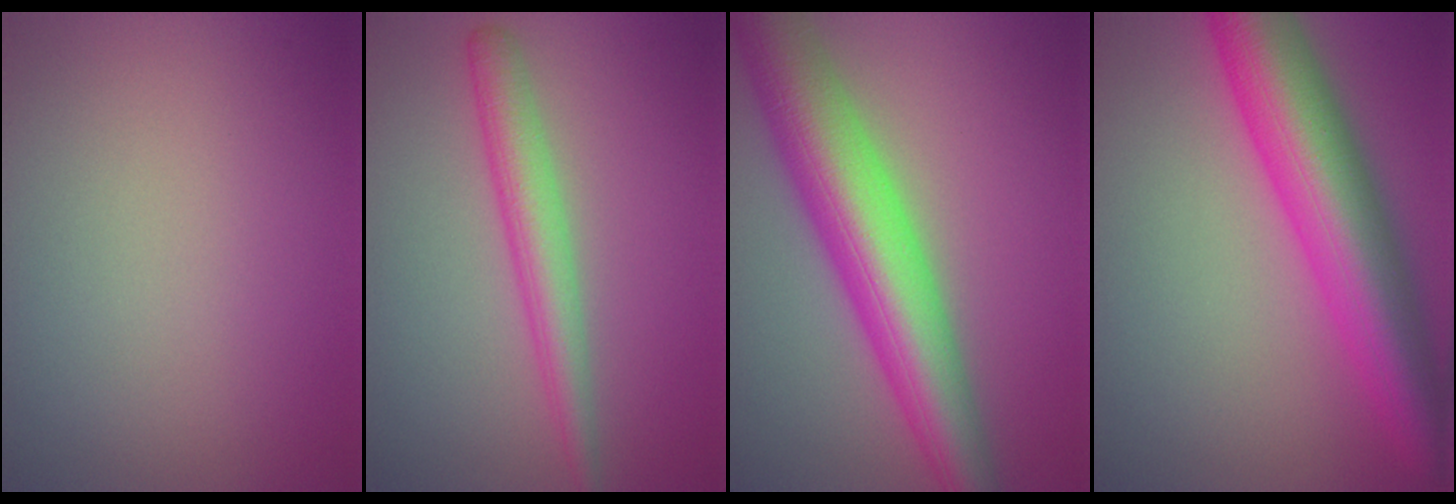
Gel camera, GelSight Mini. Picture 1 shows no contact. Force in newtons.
{"total": 3.7, "press": 3.7, "slide": 0.1}
{"total": 10.0, "press": 10.0, "slide": 0.2}
{"total": 10.3, "press": 10.3, "slide": 0.4}